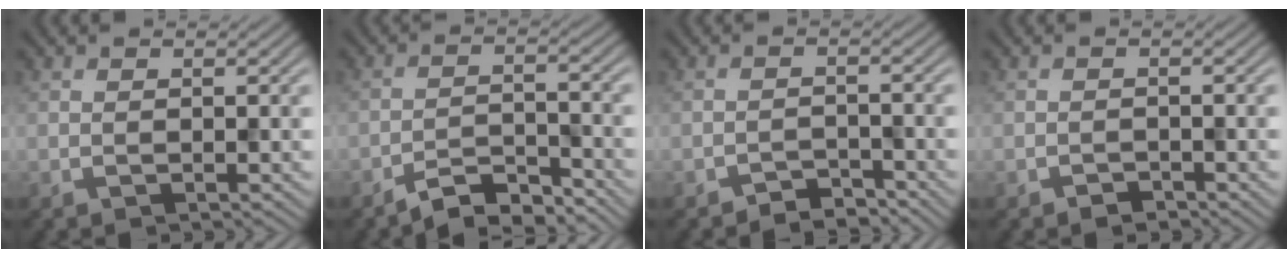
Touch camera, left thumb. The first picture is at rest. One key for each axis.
{"total": 4.7, "fx": -4.3, "fy": 0.7, "fz": 1.8, "tx": -0.032, "ty": 0.004, "tz": -0.086}
{"total": 2.5, "fx": -2.4, "fy": 0.7, "fz": 0.6, "tx": -0.004, "ty": 0.005, "tz": -0.046}
{"total": 1.2, "fx": -1.0, "fy": 0.5, "fz": 0.4, "tx": -0.005, "ty": -0.001, "tz": -0.019}